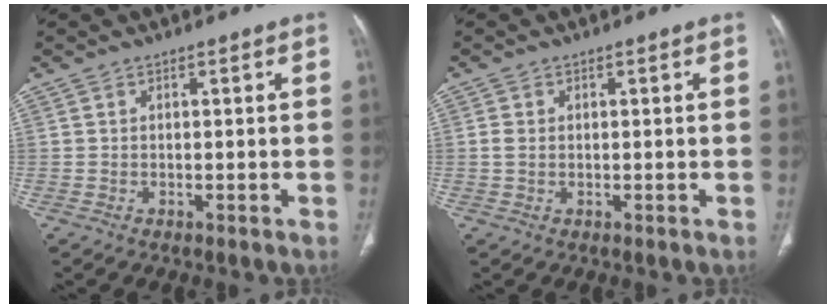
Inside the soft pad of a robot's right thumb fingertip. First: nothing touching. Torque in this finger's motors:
{"motor_torque": [-0.10, -0.11, -0.27, 0.05, -0.04]}